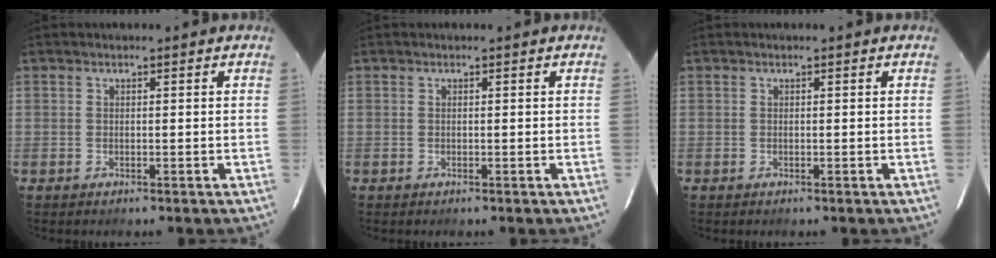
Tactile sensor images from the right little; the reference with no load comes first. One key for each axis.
{"total": 0.0}
{"total": 0.0}